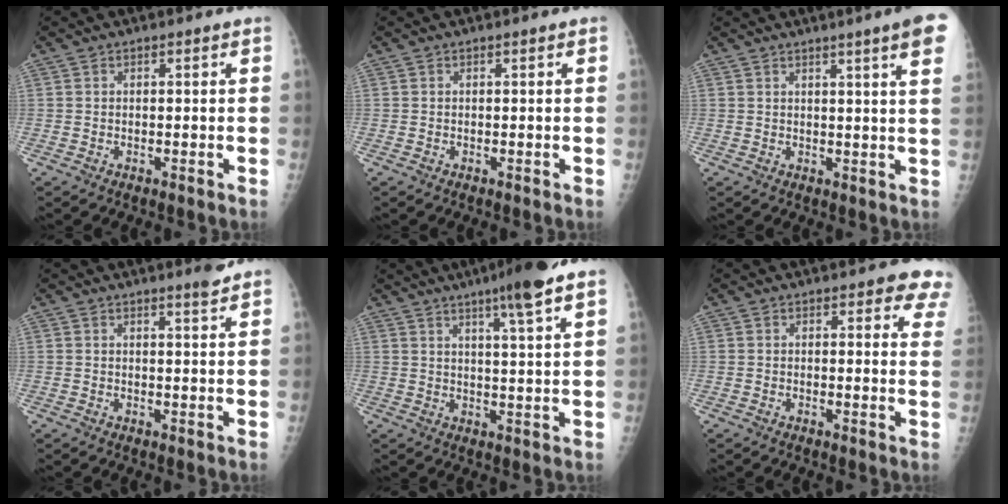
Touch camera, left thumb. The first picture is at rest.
{"total": 0.0}
{"total": 8.3, "force": [4.8, -0.2, 6.7], "torque": [-0.076, -0.012, 0.046]}
{"total": 2.4, "force": [2.0, -0.2, 1.3], "torque": [-0.017, -0.018, 0.029]}
{"total": 9.0, "force": [5.8, 0.1, 6.9], "torque": [-0.103, -0.023, 0.084]}
{"total": 6.4, "force": [4.8, 2.6, 3.4], "torque": [0.001, -0.019, 0.033]}